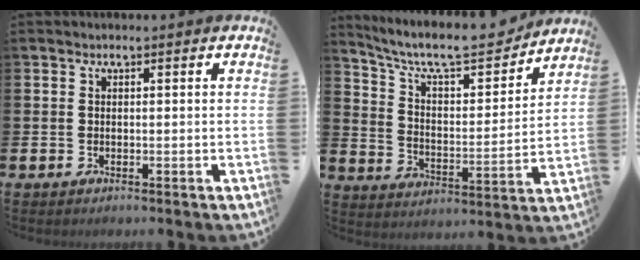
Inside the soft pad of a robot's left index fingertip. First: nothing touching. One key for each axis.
{"total": 10.0, "fx": 8.9, "fy": 2.5, "fz": 3.7, "tx": -0.100, "ty": -0.063, "tz": 0.151}